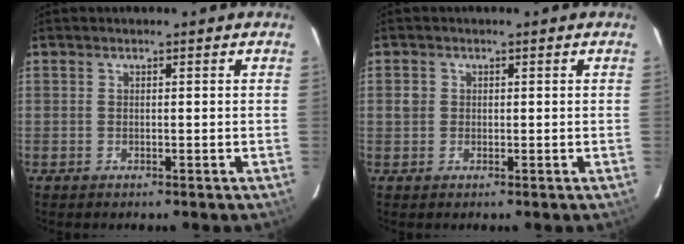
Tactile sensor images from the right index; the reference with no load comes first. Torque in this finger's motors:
{"motor_torque": [0.17, 0.13, 0.00, 0.00]}